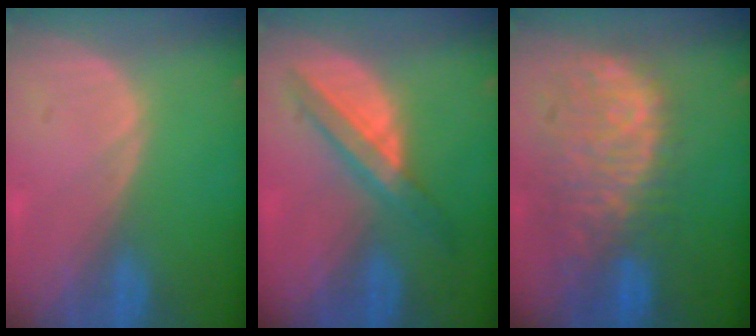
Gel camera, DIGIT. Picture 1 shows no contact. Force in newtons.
{"total": 5.7, "press": 5.6, "slide": 1.3}
{"total": 11.8, "press": 9.8, "slide": 6.5}